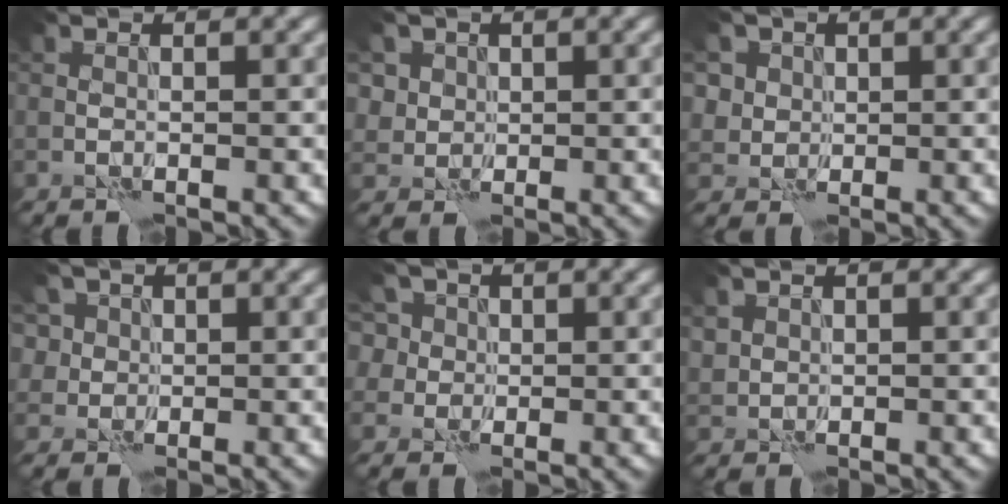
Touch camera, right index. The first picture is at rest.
{"total": 4.6, "force": [2.2, 3.7, 1.5], "torque": [-0.036, 0.004, 0.034]}
{"total": 5.4, "force": [2.6, 4.3, 1.8], "torque": [-0.043, 0.008, 0.035]}
{"total": 5.6, "force": [2.6, 4.5, 2.2], "torque": [-0.046, 0.015, 0.026]}
{"total": 7.5, "force": [3.5, 5.7, 3.3], "torque": [-0.064, 0.027, 0.026]}
{"total": 1.3, "force": [0.7, 1.0, 0.1], "torque": [-0.005, -0.002, 0.017]}